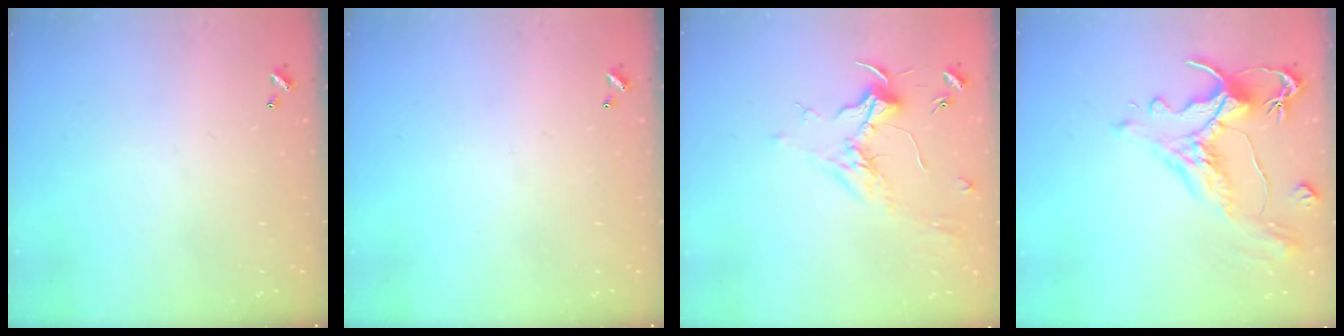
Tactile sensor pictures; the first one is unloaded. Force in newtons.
{"total": 0.0}
{"total": 1.8, "press": 1.7, "slide": 0.6}
{"total": 1.6, "press": 0.3, "slide": 1.5}